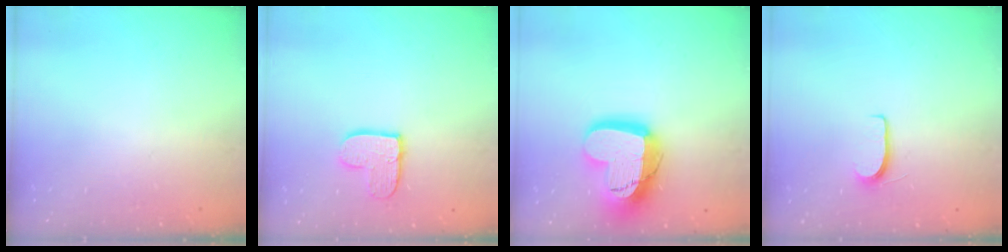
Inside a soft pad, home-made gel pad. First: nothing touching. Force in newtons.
{"total": 9.4, "press": 9.3, "slide": 0.7}
{"total": 19.1, "press": 19.1, "slide": 1.4}
{"total": 5.4, "press": 5.4, "slide": 0.6}